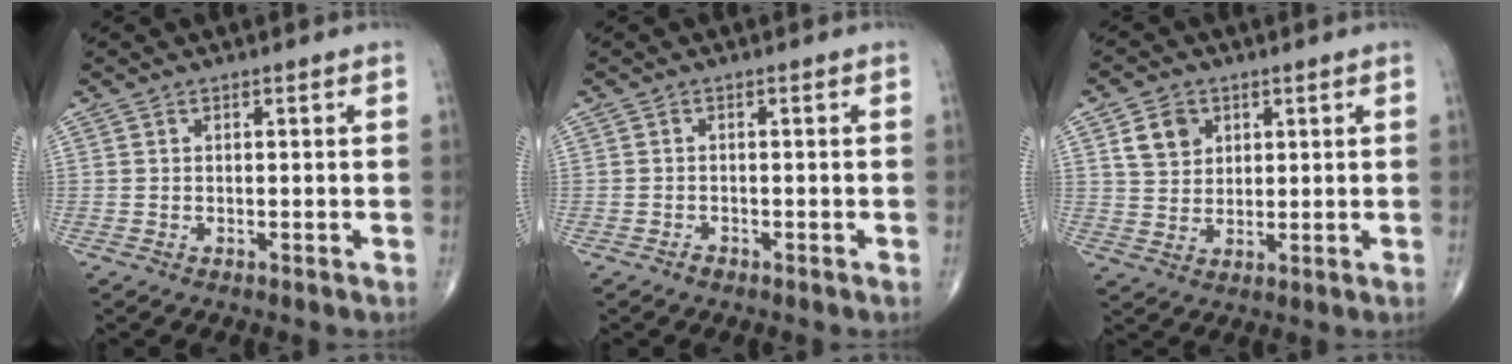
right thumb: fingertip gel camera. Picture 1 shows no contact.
{"total": 0.9, "force": [-0.7, 0.5, 0.2], "torque": [-0.003, 0.002, -0.014]}
{"total": 6.2, "force": [2.6, 4.9, 2.8], "torque": [-0.029, -0.011, 0.049]}